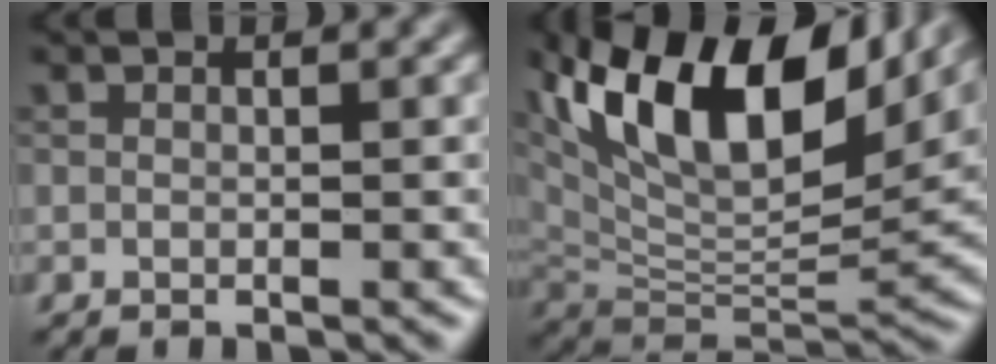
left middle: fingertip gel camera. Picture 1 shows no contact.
{"total": 14.1, "force": [7.3, 5.6, 10.7], "torque": [-0.188, 0.022, 0.125]}